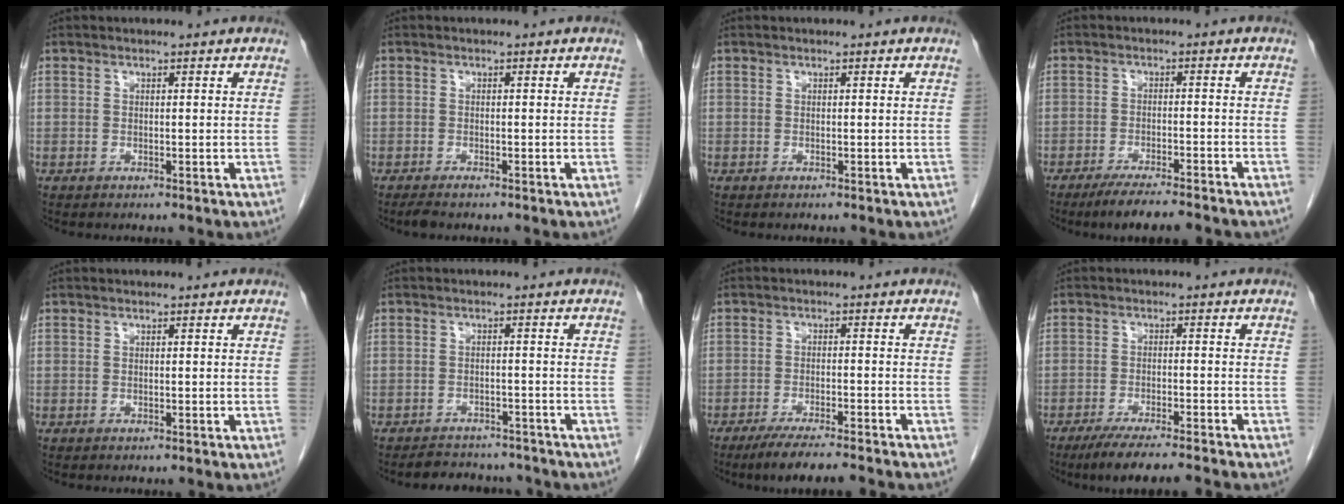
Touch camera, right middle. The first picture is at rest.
{"total": 1.2, "force": [-1.0, 0.1, 0.7], "torque": [-0.016, -0.004, -0.018]}
{"total": 0.0}
{"total": 8.5, "force": [-7.2, 0.5, 4.5], "torque": [-0.064, -0.018, -0.111]}
{"total": 0.0}
{"total": 6.7, "force": [-6.3, 2.2, 0.8], "torque": [-0.007, 0.005, -0.079]}
{"total": 8.5, "force": [-7.3, -0.3, 4.3], "torque": [-0.057, -0.023, -0.116]}
{"total": 8.8, "force": [-7.6, -0.3, 4.5], "torque": [-0.060, -0.024, -0.121]}